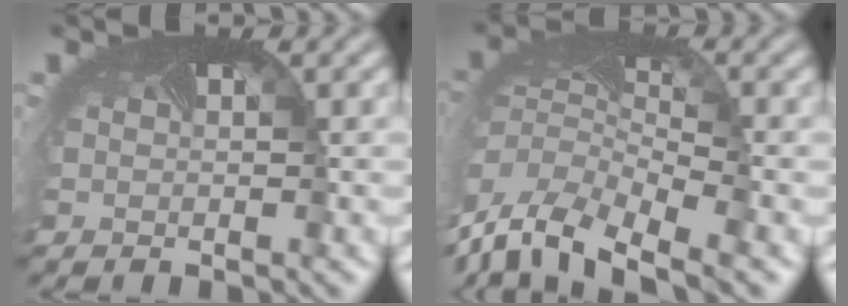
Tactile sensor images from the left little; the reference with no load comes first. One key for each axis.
{"total": 10.8, "fx": -6.0, "fy": 5.5, "fz": 7.1, "tx": -0.180, "ty": -0.033, "tz": -0.095}